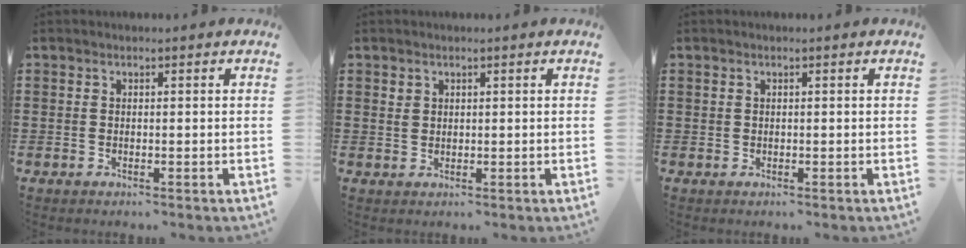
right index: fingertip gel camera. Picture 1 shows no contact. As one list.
[{"total": 1.2, "force": [0.7, 0.9, 0.3], "torque": [-0.007, 0.002, 0.015]}, {"total": 0.0}]